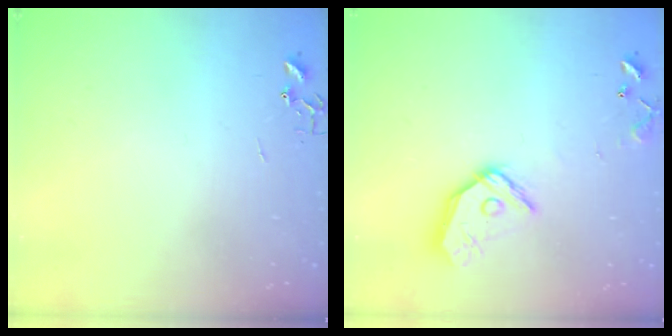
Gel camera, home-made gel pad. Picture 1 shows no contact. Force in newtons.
{"total": 12.2, "press": 12.2, "slide": 1.1}